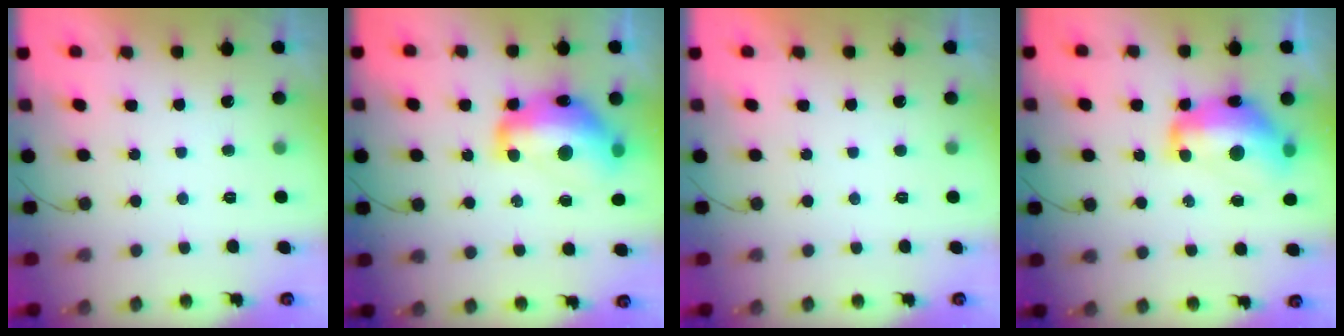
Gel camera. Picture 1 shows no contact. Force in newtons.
{"total": 17.5, "press": 17.3, "slide": 2.4}
{"total": 0.0}
{"total": 15.2, "press": 15.2, "slide": 1.4}